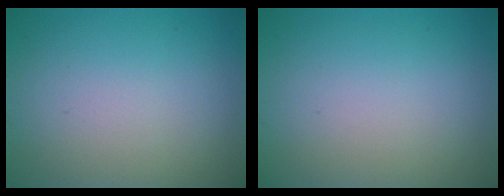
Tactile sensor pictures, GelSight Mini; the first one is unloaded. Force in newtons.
{"total": 0.0}